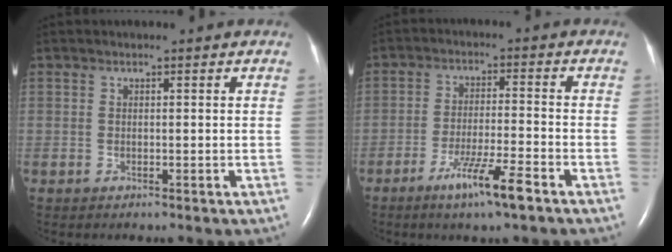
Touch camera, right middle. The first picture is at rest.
{"total": 7.5, "force": [-4.7, -0.1, 5.9], "torque": [-0.112, -0.014, -0.084]}